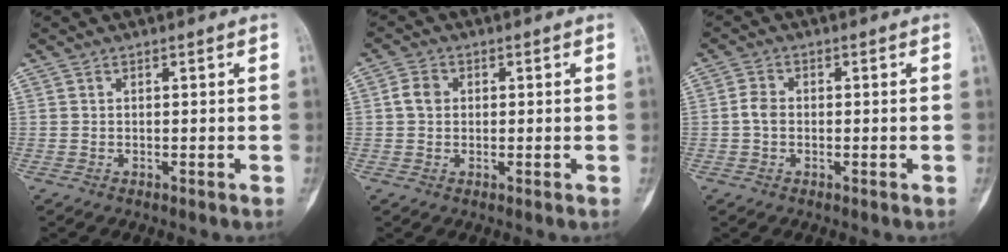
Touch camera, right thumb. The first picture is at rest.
{"total": 3.2, "force": [0.4, 2.6, 1.8], "torque": [-0.028, 0.007, 0.004]}
{"total": 2.6, "force": [-0.3, 2.0, 1.7], "torque": [-0.028, 0.008, -0.013]}